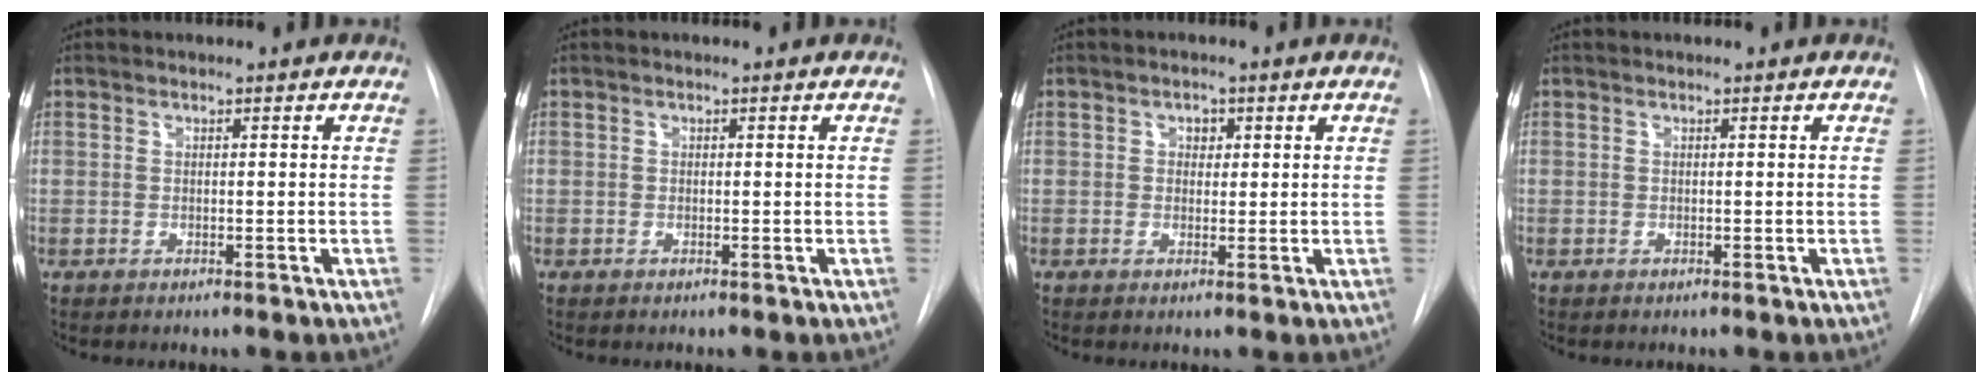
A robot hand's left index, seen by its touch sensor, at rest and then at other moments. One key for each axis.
{"total": 0.0}
{"total": 1.9, "fx": 0.6, "fy": 1.5, "fz": 1.1, "tx": -0.011, "ty": 0.002, "tz": 0.006}
{"total": 0.0}